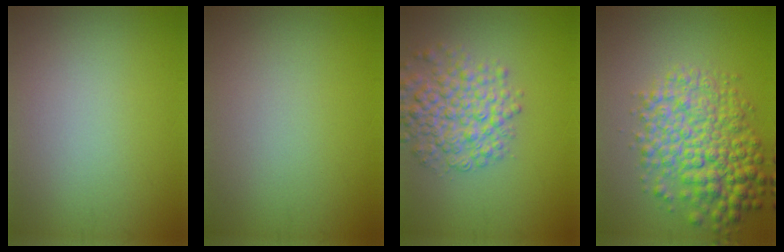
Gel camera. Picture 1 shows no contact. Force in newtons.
{"total": 0.0}
{"total": 5.7, "press": 5.7, "slide": 0.2}
{"total": 7.5, "press": 7.5, "slide": 0.1}